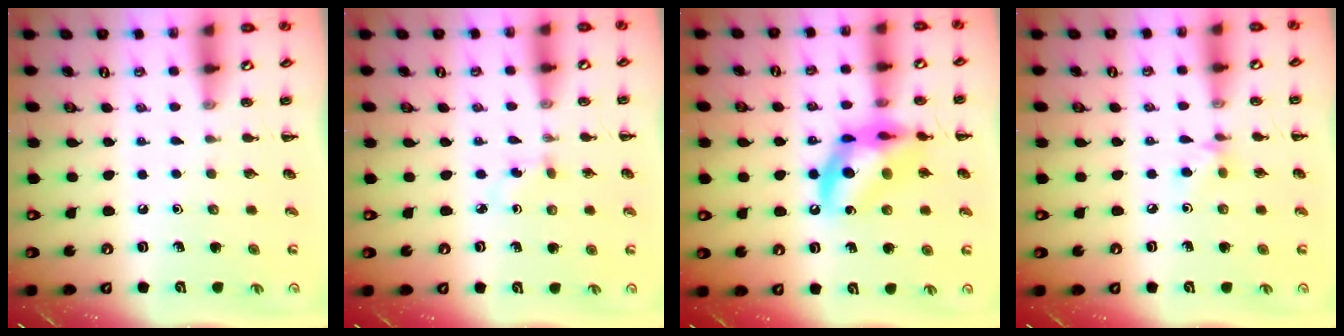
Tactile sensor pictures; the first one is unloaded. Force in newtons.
{"total": 2.4, "press": 2.2, "slide": 0.9}
{"total": 14.1, "press": 13.7, "slide": 3.3}
{"total": 4.7, "press": 4.4, "slide": 1.7}